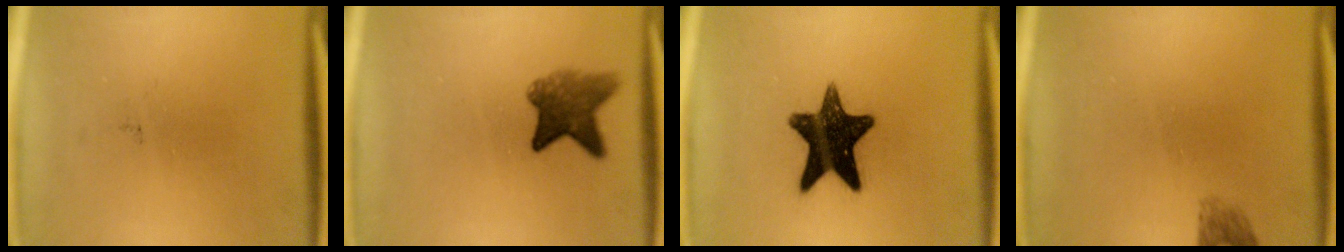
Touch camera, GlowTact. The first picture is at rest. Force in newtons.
{"total": 5.9}
{"total": 14.8}
{"total": 1.7}